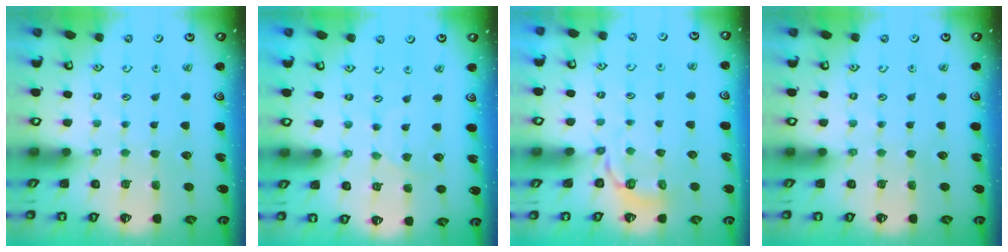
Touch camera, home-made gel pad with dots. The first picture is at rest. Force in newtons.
{"total": 1.8, "press": 1.7, "slide": 0.4}
{"total": 4.2, "press": 3.2, "slide": 2.6}
{"total": 0.0}